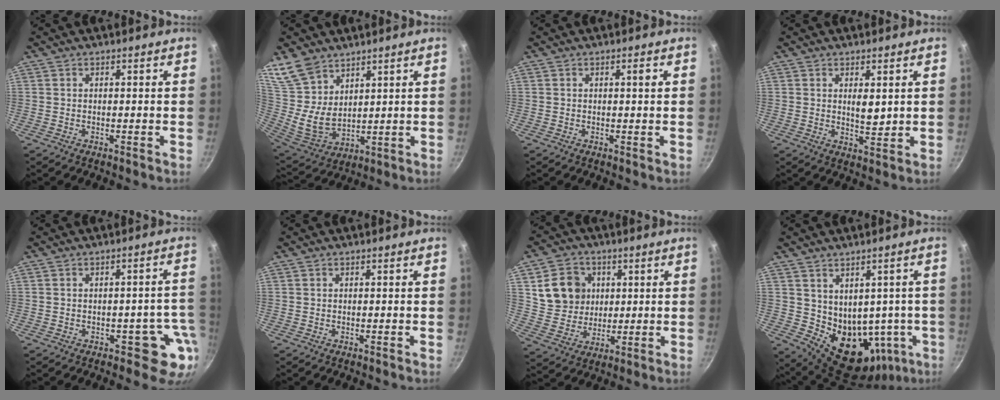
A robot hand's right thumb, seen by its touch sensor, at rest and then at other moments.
{"total": 13.7, "force": [9.2, 7.9, 6.4], "torque": [-0.113, -0.045, 0.200]}
{"total": 1.4, "force": [0.4, 0.2, 1.4], "torque": [-0.019, 0.001, 0.006]}
{"total": 4.1, "force": [1.1, 1.4, 3.7], "torque": [-0.058, -0.013, 0.021]}
{"total": 7.0, "force": [-2.7, 4.2, 4.9], "torque": [0.002, 0.030, -0.028]}
{"total": 0.0}
{"total": 11.3, "force": [3.1, 9.8, 4.7], "torque": [-0.059, -0.007, 0.062]}
{"total": 14.3, "force": [0.4, 11.1, 8.9], "torque": [-0.087, -0.008, 0.043]}